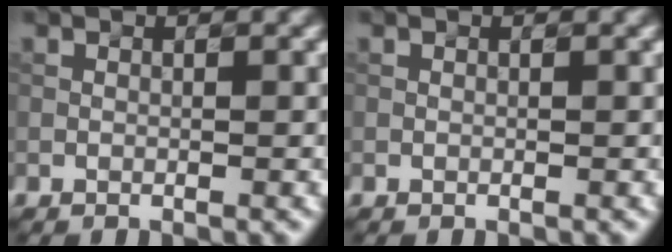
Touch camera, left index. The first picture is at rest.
{"total": 0.0}